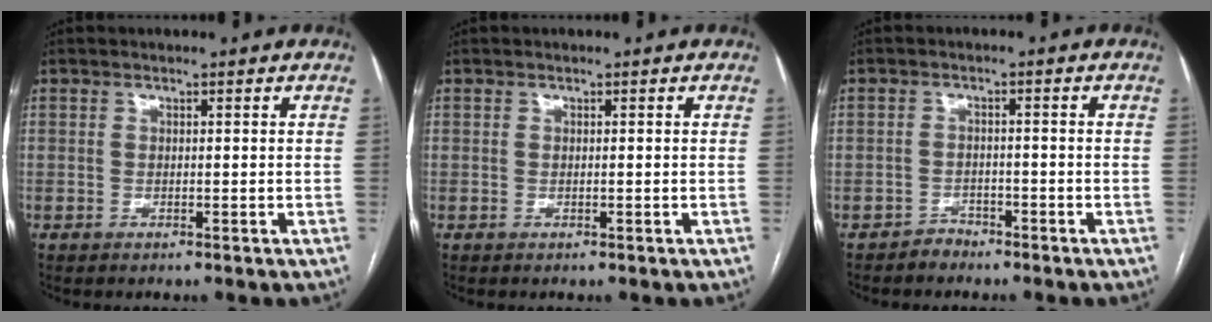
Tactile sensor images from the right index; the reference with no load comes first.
{"total": 0.0}
{"total": 2.0, "force": [-1.7, 1.0, -0.3], "torque": [0.005, 0.004, -0.030]}